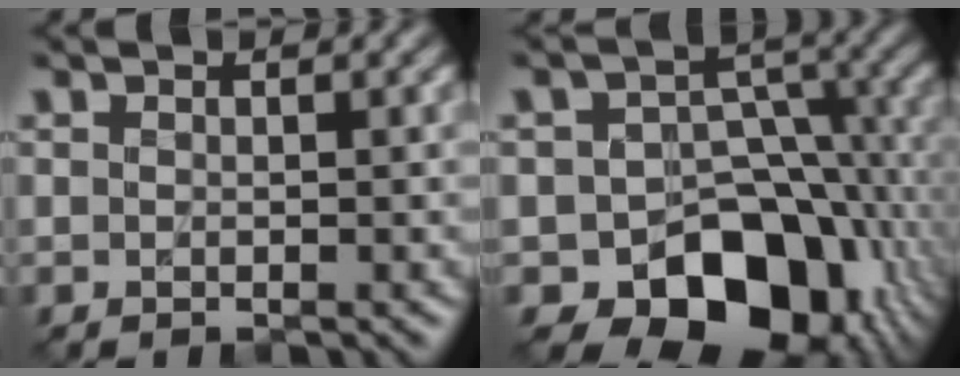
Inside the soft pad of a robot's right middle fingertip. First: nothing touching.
{"total": 12.1, "force": [-5.4, 8.3, 6.9], "torque": [-0.093, -0.012, -0.082]}